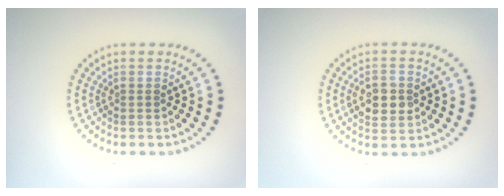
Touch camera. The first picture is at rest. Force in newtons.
{"total": 3.7, "press": 3.7, "slide": 0.2}